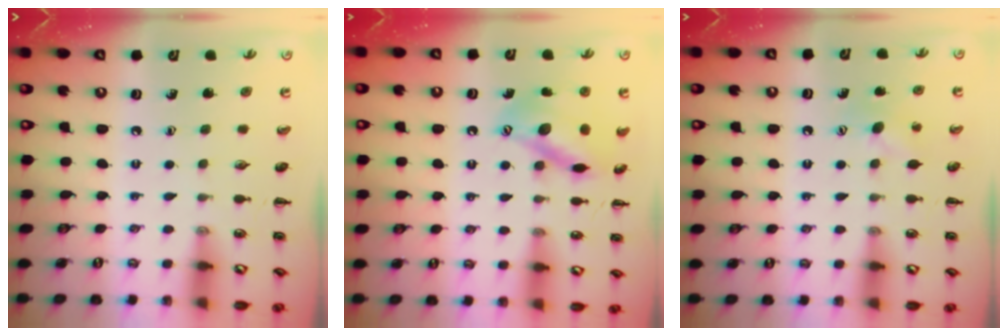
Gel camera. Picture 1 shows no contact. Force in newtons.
{"total": 14.3, "press": 14.3, "slide": 0.8}
{"total": 6.8, "press": 6.6, "slide": 1.4}